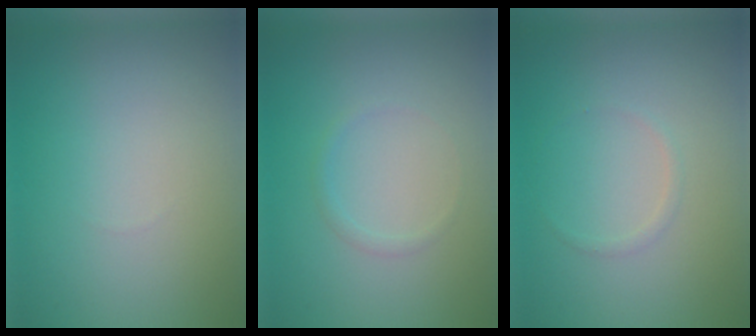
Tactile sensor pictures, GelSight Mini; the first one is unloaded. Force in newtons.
{"total": 0.7, "press": 0.7, "slide": 0.0}
{"total": 0.6, "press": 0.6, "slide": 0.0}